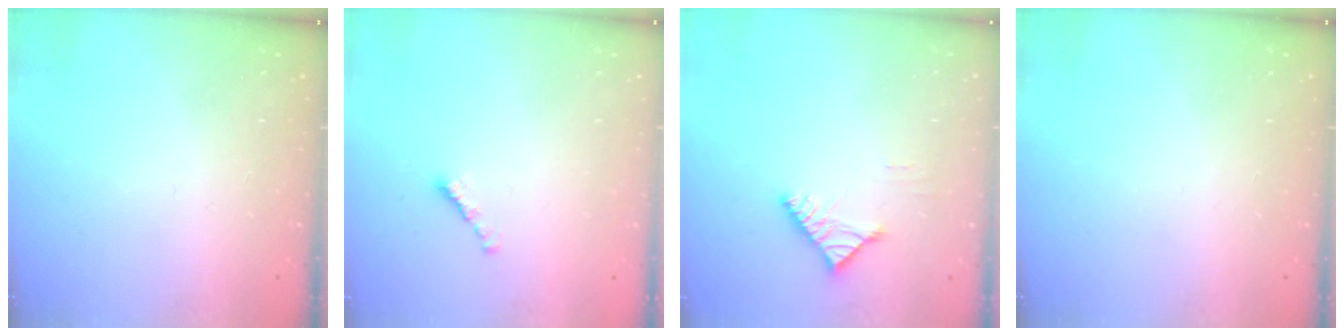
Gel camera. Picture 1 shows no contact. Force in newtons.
{"total": 1.8, "press": 1.7, "slide": 0.6}
{"total": 4.8, "press": 4.7, "slide": 0.8}
{"total": 0.0}